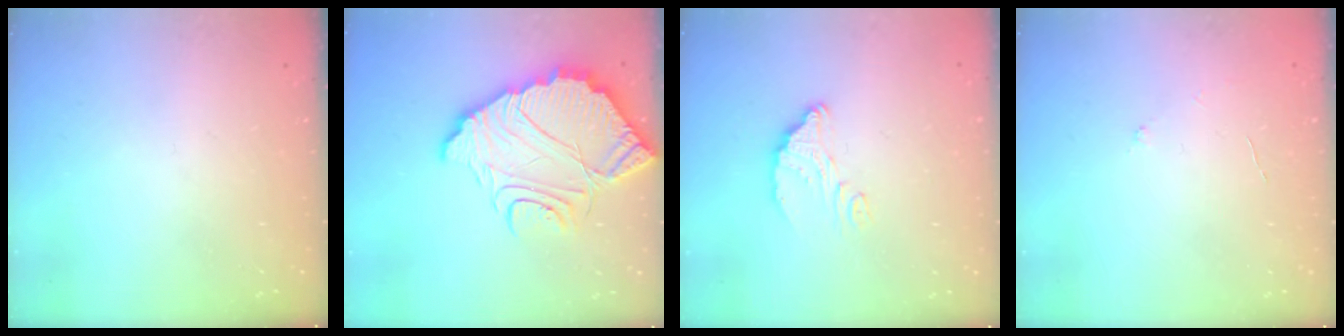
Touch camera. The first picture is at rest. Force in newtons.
{"total": 15.3, "press": 15.3, "slide": 1.4}
{"total": 7.4, "press": 7.4, "slide": 0.6}
{"total": 2.8, "press": 2.8, "slide": 0.3}